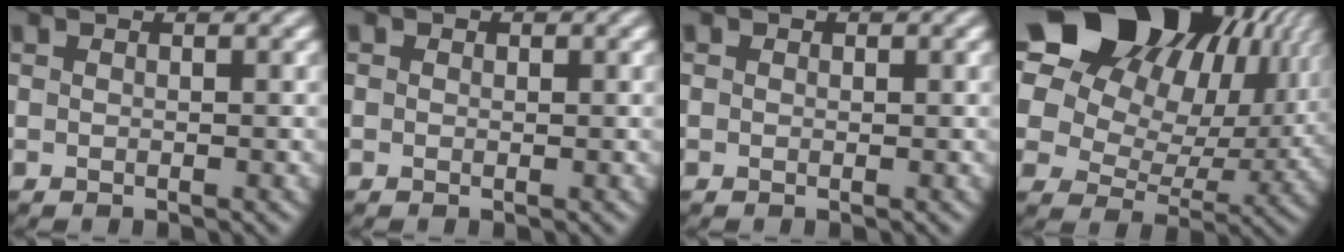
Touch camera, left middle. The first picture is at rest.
{"total": 0.9, "force": [0.4, 0.8, 0.1], "torque": [0.007, 0.000, -0.005]}
{"total": 0.6, "force": [0.2, 0.5, 0.0], "torque": [0.007, -0.005, -0.002]}
{"total": 20.2, "force": [10.2, 13.4, 11.2], "torque": [-0.226, 0.074, 0.160]}